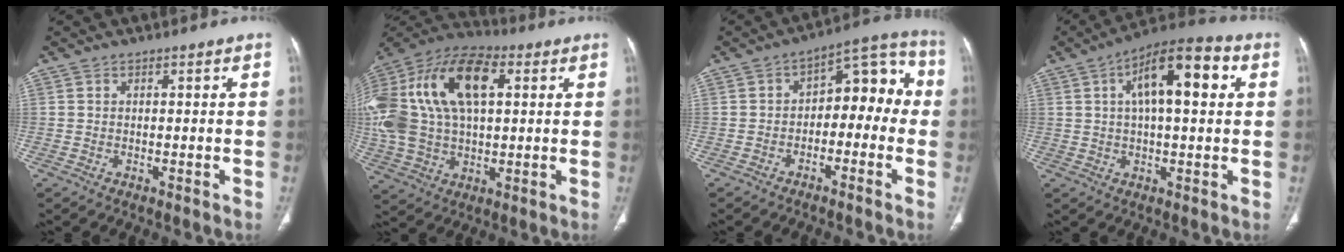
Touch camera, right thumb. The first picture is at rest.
{"total": 27.8, "force": [6.4, 15.8, 22.0], "torque": [-0.477, 0.034, 0.114]}
{"total": 11.2, "force": [-1.7, 7.1, 8.5], "torque": [-0.064, 0.058, -0.035]}
{"total": 14.5, "force": [4.0, 5.6, 12.8], "torque": [-0.187, 0.021, 0.054]}